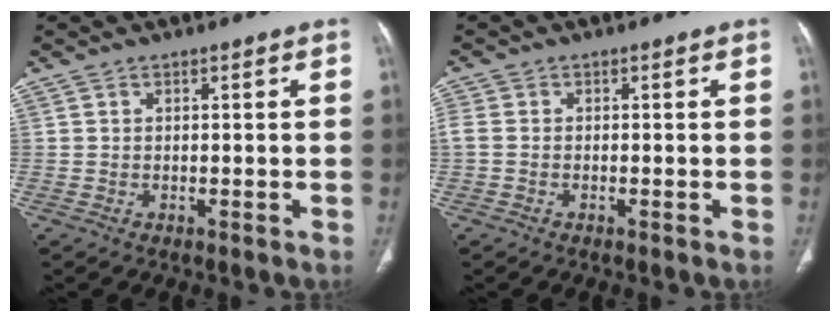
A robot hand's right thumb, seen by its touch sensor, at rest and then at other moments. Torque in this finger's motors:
{"motor_torque": [0.09, -0.17, 0.03, 0.09, 0.00]}